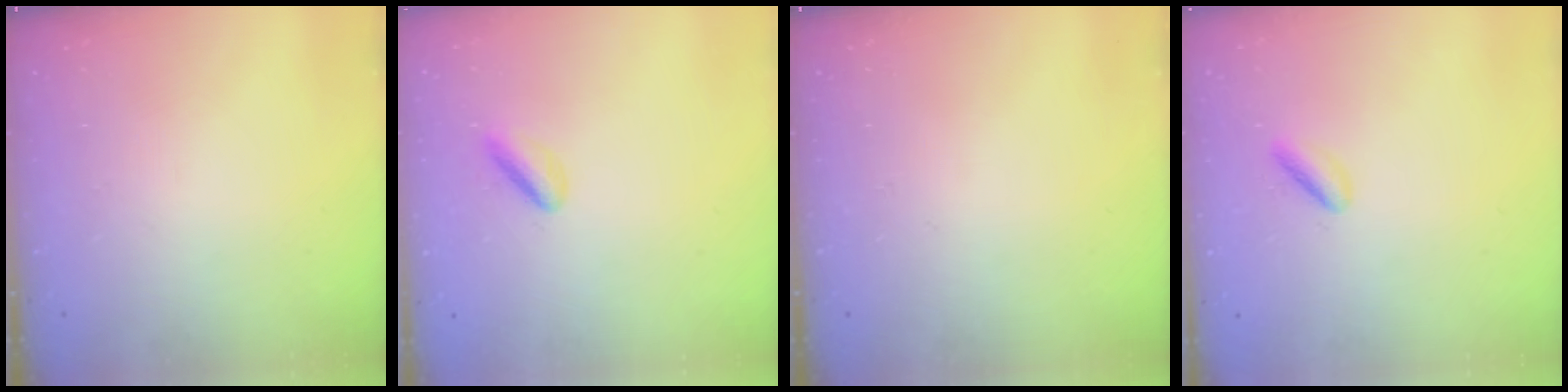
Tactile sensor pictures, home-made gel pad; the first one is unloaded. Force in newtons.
{"total": 2.7, "press": 2.7, "slide": 0.6}
{"total": 0.0}
{"total": 2.5, "press": 2.4, "slide": 0.8}